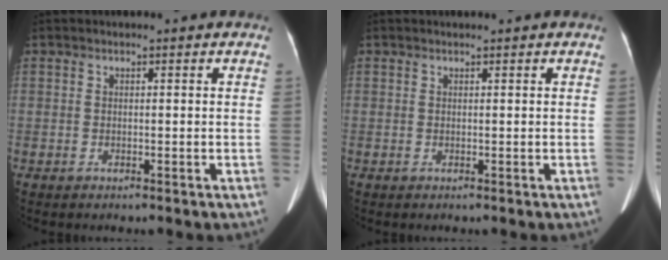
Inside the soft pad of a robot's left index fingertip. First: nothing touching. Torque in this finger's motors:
{"motor_torque": [0.10, -0.05, -0.11, 0.01]}